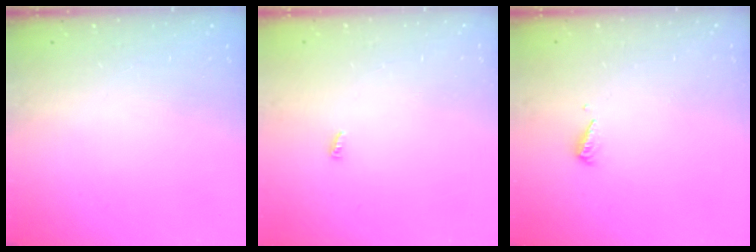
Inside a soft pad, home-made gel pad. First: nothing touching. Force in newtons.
{"total": 3.6, "press": 3.6, "slide": 0.4}
{"total": 3.1, "press": 3.1, "slide": 0.2}